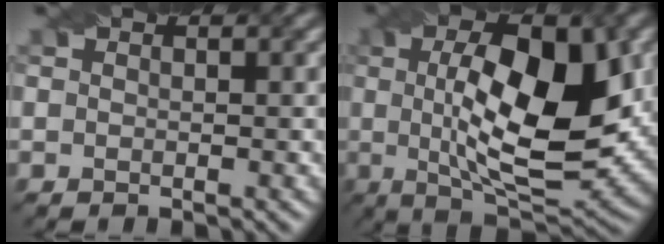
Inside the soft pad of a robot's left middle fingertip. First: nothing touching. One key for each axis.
{"total": 12.1, "fx": 1.1, "fy": 4.4, "fz": 11.2, "tx": -0.169, "ty": 0.002, "tz": 0.020}